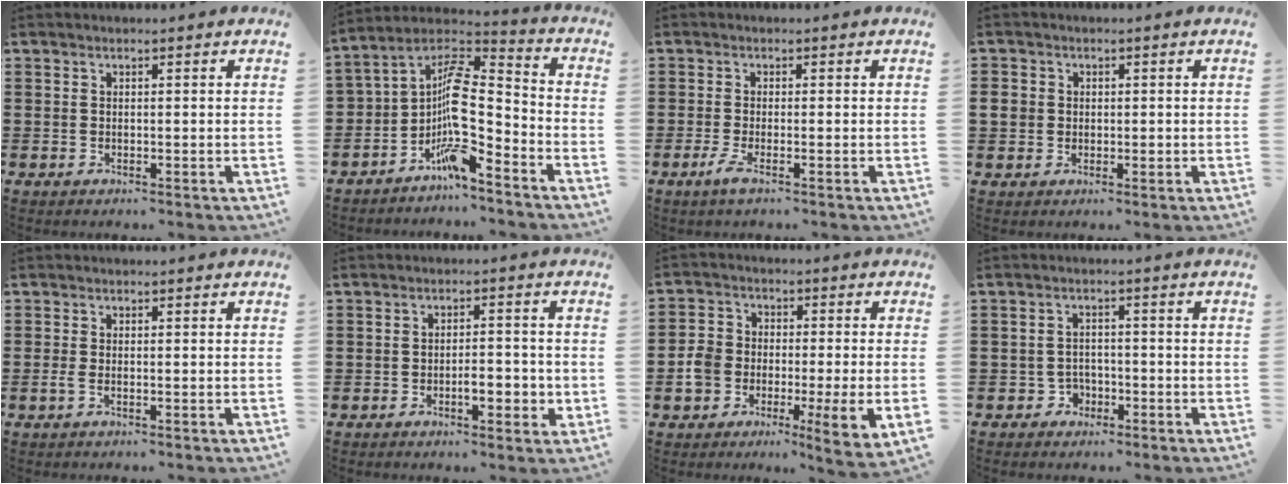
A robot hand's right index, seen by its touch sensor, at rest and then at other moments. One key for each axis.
{"total": 10.5, "fx": -5.1, "fy": 3.6, "fz": 8.4, "tx": -0.175, "ty": -0.005, "tz": -0.103}
{"total": 2.3, "fx": -1.1, "fy": 0.2, "fz": 2.0, "tx": -0.055, "ty": -0.014, "tz": -0.026}
{"total": 2.6, "fx": 0.0, "fy": 2.4, "fz": 1.0, "tx": -0.027, "ty": 0.008, "tz": -0.002}
{"total": 1.1, "fx": -0.3, "fy": 0.3, "fz": 1.0, "tx": -0.026, "ty": -0.005, "tz": -0.008}
{"total": 4.4, "fx": -1.4, "fy": 1.8, "fz": 3.8, "tx": -0.048, "ty": 0.002, "tz": -0.027}
{"total": 7.0, "fx": -2.3, "fy": 3.9, "fz": 5.3, "tx": -0.115, "ty": 0.001, "tz": -0.043}
{"total": 2.5, "fx": -1.6, "fy": 1.9, "fz": 0.5, "tx": -0.019, "ty": 0.002, "tz": -0.037}